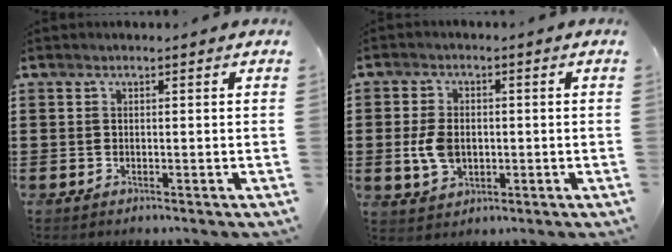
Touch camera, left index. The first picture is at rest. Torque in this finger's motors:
{"motor_torque": [1.13, 0.69, 0.57, 0.06]}